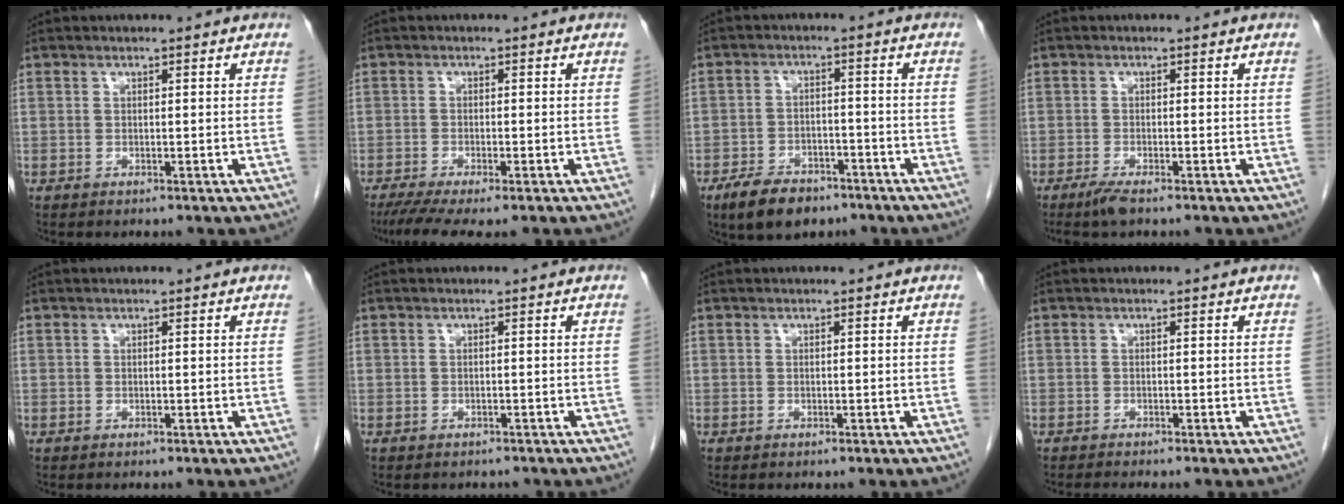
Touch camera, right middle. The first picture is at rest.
{"total": 7.0, "force": [-5.4, 0.8, 4.5], "torque": [-0.069, -0.017, -0.087]}
{"total": 7.8, "force": [-5.6, 3.8, 3.9], "torque": [-0.074, -0.002, -0.092]}
{"total": 2.4, "force": [-1.8, 0.2, 1.6], "torque": [-0.039, -0.007, -0.036]}
{"total": 0.0}
{"total": 1.5, "force": [-1.3, 0.7, 0.1], "torque": [-0.008, 0.000, -0.018]}
{"total": 0.0}
{"total": 2.0, "force": [-1.8, -0.1, 0.9], "torque": [-0.013, -0.003, -0.027]}